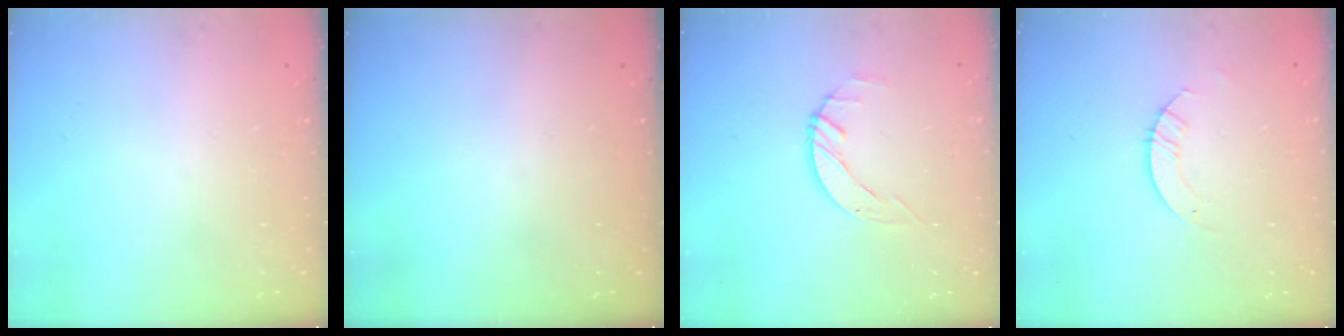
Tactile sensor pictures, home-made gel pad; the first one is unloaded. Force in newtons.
{"total": 0.0}
{"total": 2.9, "press": 2.8, "slide": 0.3}
{"total": 3.2, "press": 3.2, "slide": 0.3}